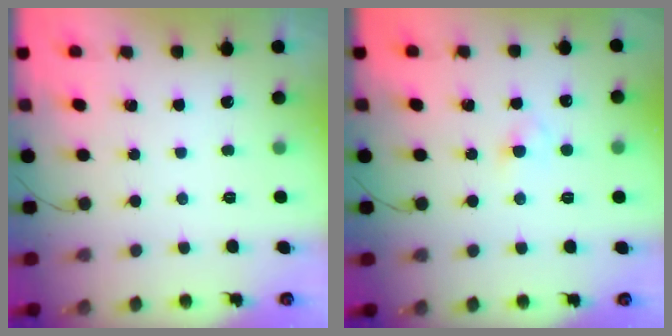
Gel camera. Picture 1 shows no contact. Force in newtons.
{"total": 2.3, "press": 2.1, "slide": 1.0}